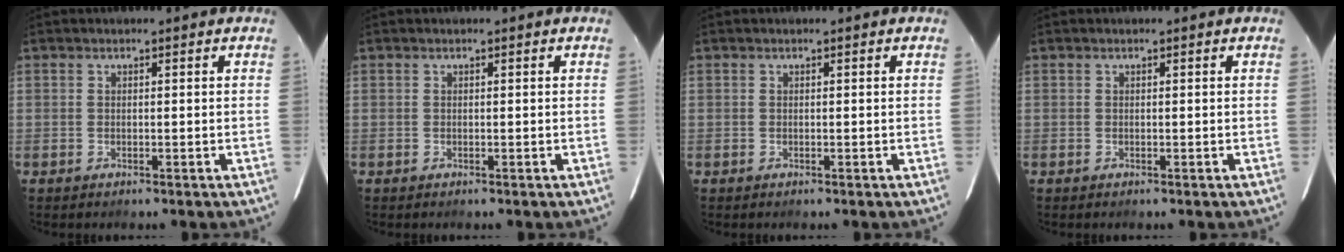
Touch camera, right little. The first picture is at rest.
{"total": 0.0}
{"total": 0.0}
{"total": 0.0}